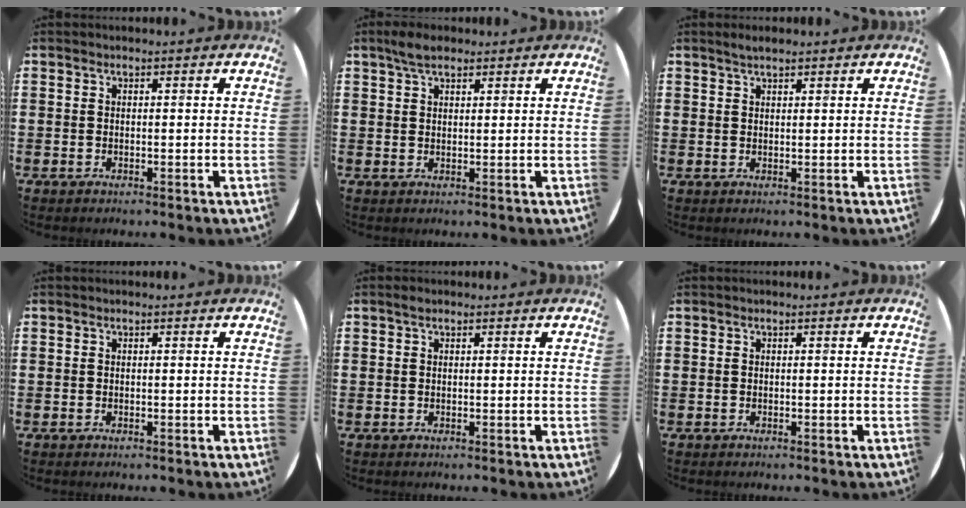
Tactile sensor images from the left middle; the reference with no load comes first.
{"total": 3.1, "force": [2.5, 1.2, 1.5], "torque": [-0.025, 0.005, 0.043]}
{"total": 1.6, "force": [1.3, 0.3, 0.8], "torque": [-0.015, 0.004, 0.023]}
{"total": 0.0}
{"total": 0.8, "force": [0.5, 0.5, 0.4], "torque": [-0.001, 0.001, 0.007]}
{"total": 0.0}